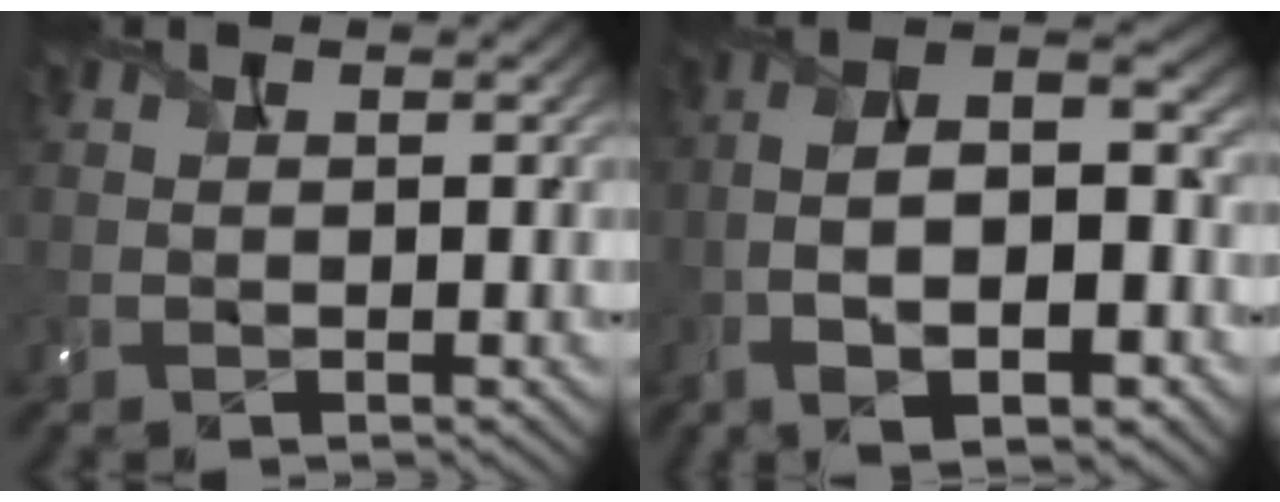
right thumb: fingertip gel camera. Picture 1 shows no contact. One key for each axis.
{"total": 12.5, "fx": -3.2, "fy": 5.6, "fz": 10.7, "tx": -0.210, "ty": -0.004, "tz": -0.045}